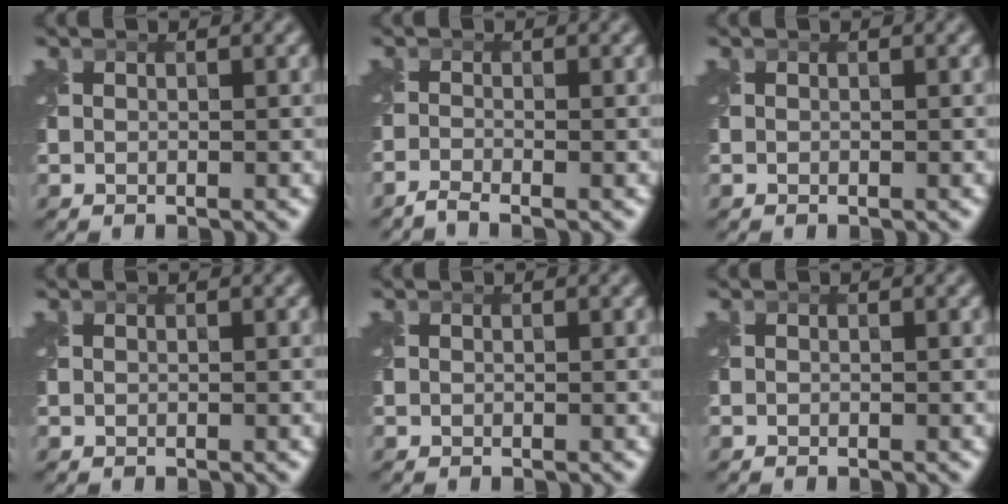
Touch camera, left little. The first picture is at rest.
{"total": 1.5, "force": [-1.4, 0.1, 0.6], "torque": [-0.015, -0.011, -0.040]}
{"total": 0.0}
{"total": 0.0}
{"total": 0.0}
{"total": 0.0}